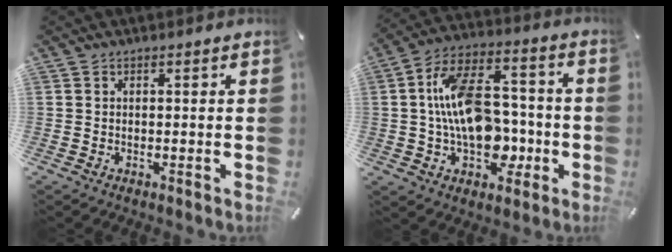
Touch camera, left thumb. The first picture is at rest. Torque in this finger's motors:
{"motor_torque": [2.50, 2.51, 1.23, 0.89, 0.22]}